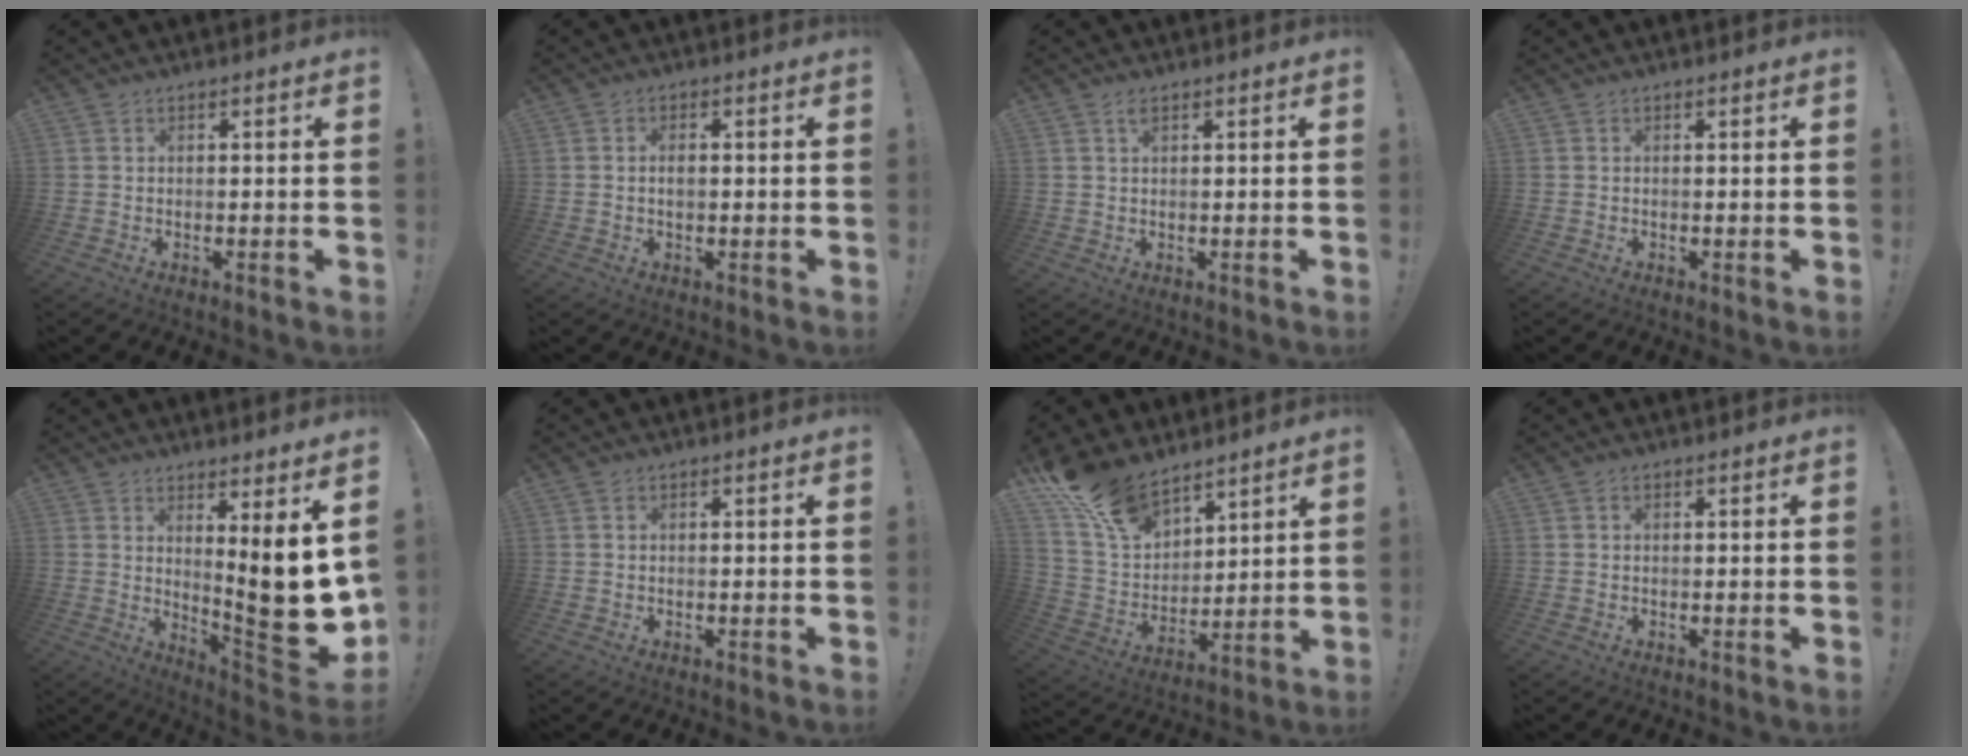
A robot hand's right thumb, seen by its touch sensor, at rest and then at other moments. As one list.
[{"total": 1.8, "force": [-0.2, 1.1, 1.5], "torque": [-0.029, 0.005, -0.005]}, {"total": 1.5, "force": [1.0, 0.5, 1.0], "torque": [-0.009, -0.006, 0.016]}, {"total": 0.0}, {"total": 14.0, "force": [2.4, 2.6, 13.5], "torque": [-0.175, -0.048, 0.046]}, {"total": 0.6, "force": [0.3, 0.5, 0.0], "torque": [-0.005, 0.005, 0.006]}, {"total": 15.9, "force": [12.7, 7.5, 6.0], "torque": [-0.127, -0.083, 0.241]}, {"total": 0.0}]